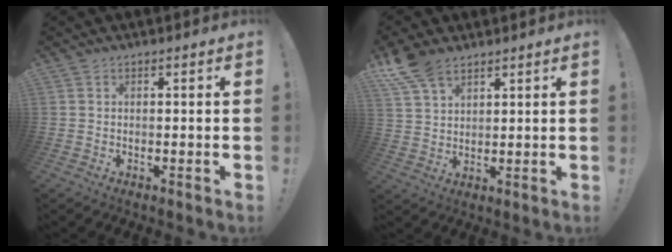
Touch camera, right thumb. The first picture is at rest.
{"total": 8.5, "force": [6.1, 4.2, 4.1], "torque": [-0.087, -0.026, 0.122]}